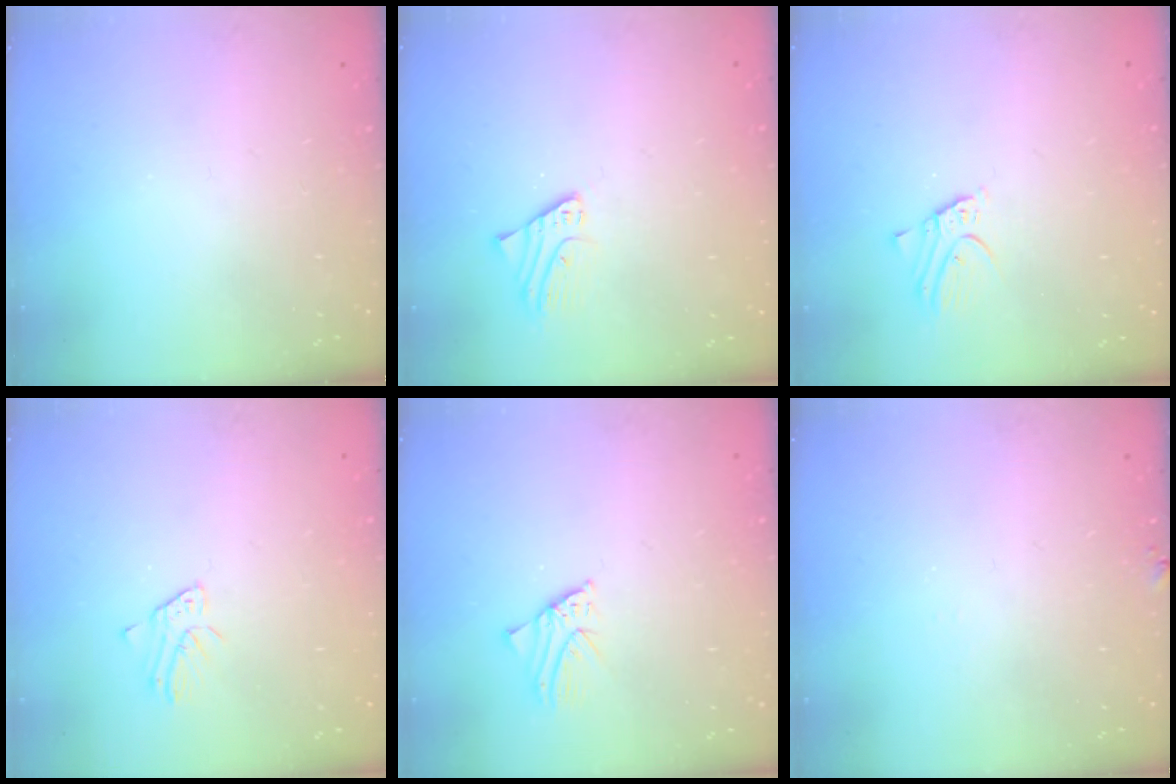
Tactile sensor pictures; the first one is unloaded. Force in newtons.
{"total": 2.1, "press": 2.1, "slide": 0.1}
{"total": 3.5, "press": 3.5, "slide": 0.2}
{"total": 2.1, "press": 2.1, "slide": 0.1}
{"total": 1.5, "press": 1.5, "slide": 0.1}
{"total": 4.1, "press": 4.0, "slide": 0.3}